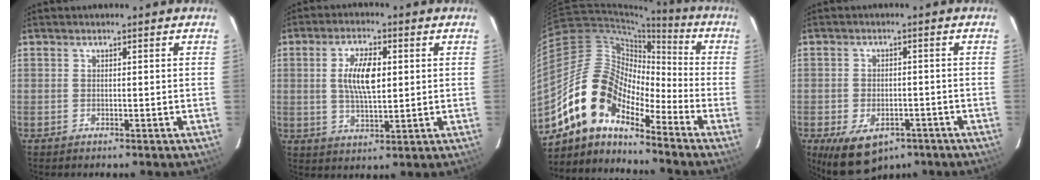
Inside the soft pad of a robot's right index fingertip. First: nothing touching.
{"total": 8.3, "force": [1.3, 3.3, 7.5], "torque": [-0.141, 0.005, 0.027]}
{"total": 13.3, "force": [-10.3, 5.8, 6.2], "torque": [-0.102, 0.022, -0.209]}
{"total": 11.1, "force": [-6.5, 6.4, 6.3], "torque": [-0.131, -0.021, -0.090]}